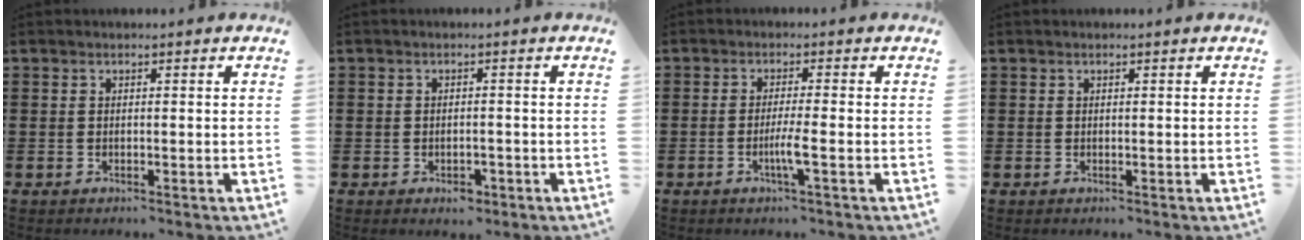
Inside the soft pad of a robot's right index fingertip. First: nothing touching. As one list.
[{"total": 2.1, "force": [-1.1, 1.4, 1.2], "torque": [-0.023, 0.002, -0.022]}, {"total": 3.4, "force": [-1.2, -0.2, 3.1], "torque": [-0.060, -0.010, -0.026]}, {"total": 0.0}]